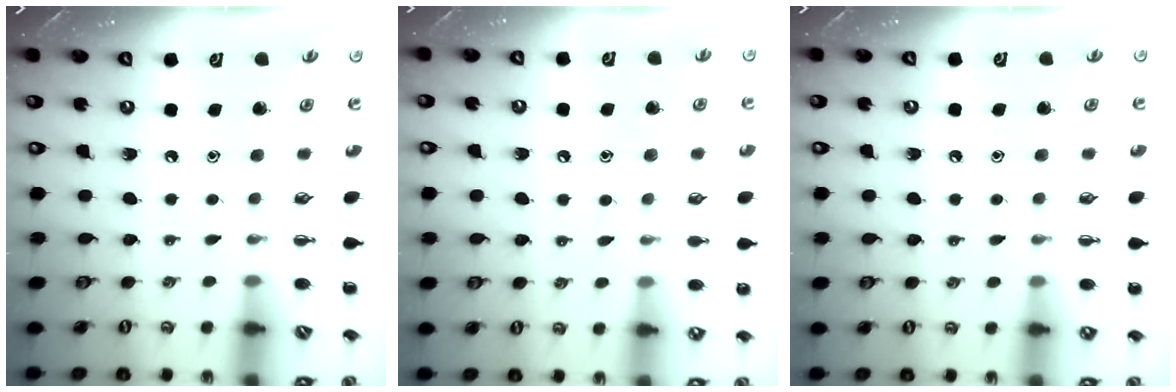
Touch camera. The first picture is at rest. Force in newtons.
{"total": 7.1, "press": 6.9, "slide": 1.8}
{"total": 5.3, "press": 5.0, "slide": 1.7}